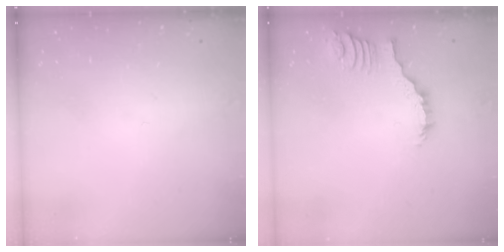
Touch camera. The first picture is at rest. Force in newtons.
{"total": 2.2, "press": 2.2, "slide": 0.4}